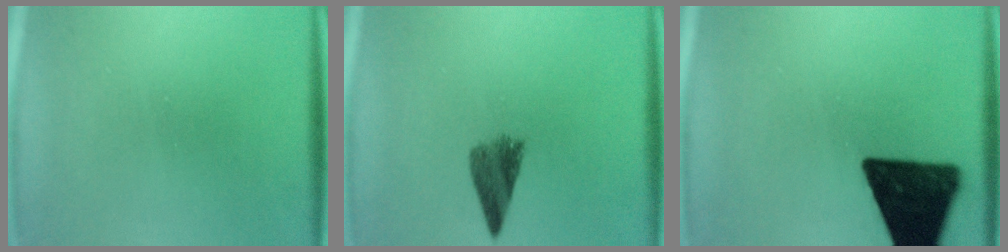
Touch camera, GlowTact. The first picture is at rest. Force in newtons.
{"total": 4.4}
{"total": 17.4}